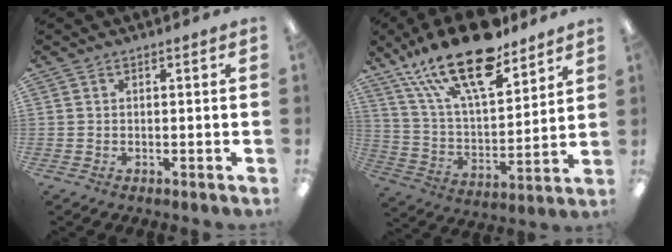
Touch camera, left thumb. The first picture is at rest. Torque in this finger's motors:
{"motor_torque": [0.56, 0.44, 1.58, -1.19, 0.15]}